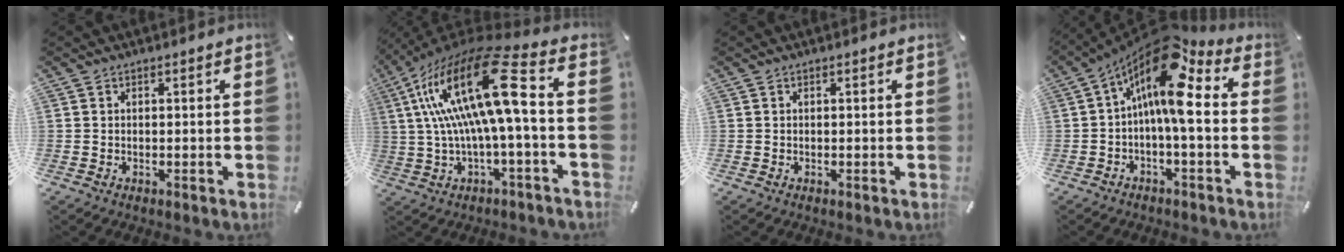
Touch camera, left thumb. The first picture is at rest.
{"total": 23.2, "force": [3.8, 5.5, 22.2], "torque": [-0.443, -0.018, 0.050]}
{"total": 0.0}
{"total": 14.2, "force": [4.4, 4.9, 12.6], "torque": [-0.234, -0.037, 0.067]}